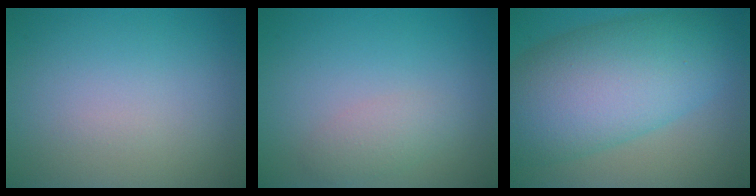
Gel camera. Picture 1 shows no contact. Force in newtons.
{"total": 1.7, "press": 1.7, "slide": 0.1}
{"total": 11.5, "press": 11.4, "slide": 0.1}